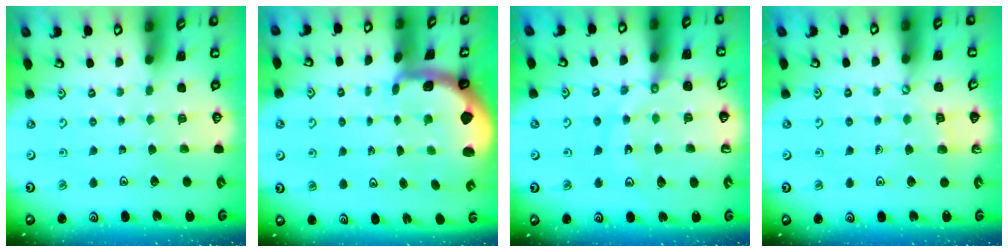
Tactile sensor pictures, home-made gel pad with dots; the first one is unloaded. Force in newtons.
{"total": 1.7, "press": 1.7, "slide": 0.3}
{"total": 12.9, "press": 12.8, "slide": 1.6}
{"total": 3.8, "press": 3.8, "slide": 0.6}